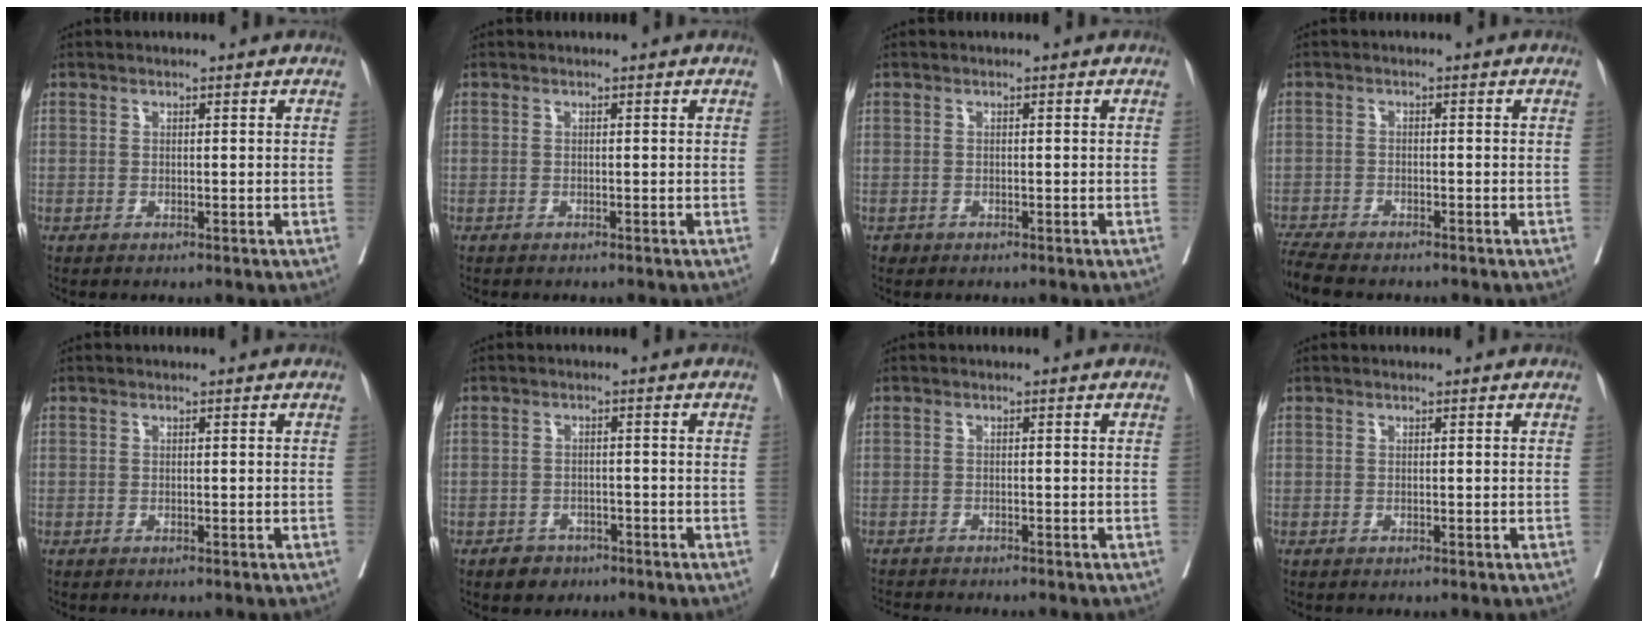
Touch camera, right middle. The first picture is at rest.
{"total": 0.9, "force": [-0.8, 0.2, 0.3], "torque": [-0.003, -0.002, -0.013]}
{"total": 0.5, "force": [-0.3, 0.4, 0.0], "torque": [-0.004, 0.002, -0.006]}
{"total": 6.8, "force": [-6.1, 1.2, 2.7], "torque": [-0.047, -0.015, -0.106]}
{"total": 0.0}
{"total": 3.0, "force": [-2.1, 2.1, 0.6], "torque": [-0.012, 0.007, -0.027]}
{"total": 5.3, "force": [-5.0, 0.1, 1.8], "torque": [-0.019, -0.008, -0.075]}
{"total": 0.0}